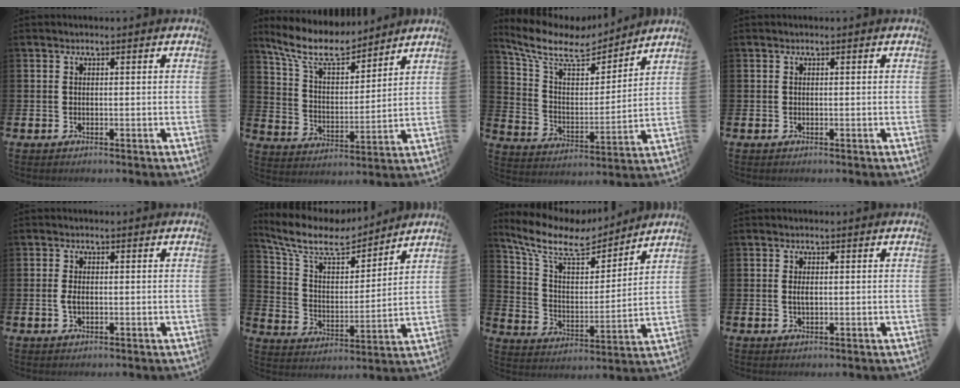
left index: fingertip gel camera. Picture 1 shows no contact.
{"total": 9.7, "force": [8.5, 2.8, 3.8], "torque": [-0.106, -0.047, 0.150]}
{"total": 9.8, "force": [8.4, 3.5, 3.6], "torque": [-0.117, -0.051, 0.147]}
{"total": 0.0}
{"total": 1.8, "force": [-0.2, 1.0, 1.5], "torque": [-0.036, 0.008, -0.003]}
{"total": 10.4, "force": [9.2, 3.1, 3.9], "torque": [-0.116, -0.058, 0.159]}
{"total": 10.5, "force": [9.0, 3.6, 4.1], "torque": [-0.122, -0.056, 0.156]}
{"total": 1.2, "force": [0.2, 0.6, 1.0], "torque": [-0.020, 0.004, 0.001]}